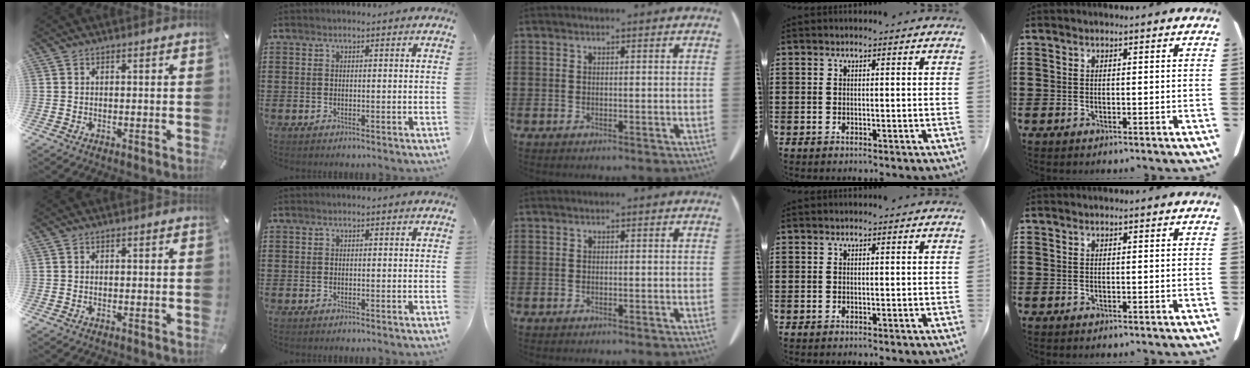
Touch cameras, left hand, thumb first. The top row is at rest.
{}